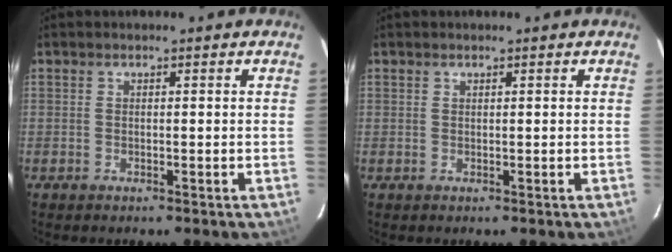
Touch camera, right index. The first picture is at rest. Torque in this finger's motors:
{"motor_torque": [-1.01, -0.35, -0.83, -0.21]}